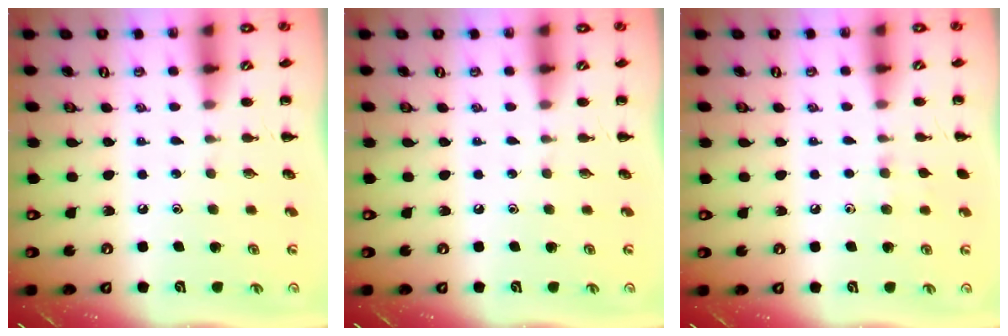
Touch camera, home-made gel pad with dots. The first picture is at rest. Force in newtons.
{"total": 0.0}
{"total": 4.9, "press": 4.6, "slide": 1.7}